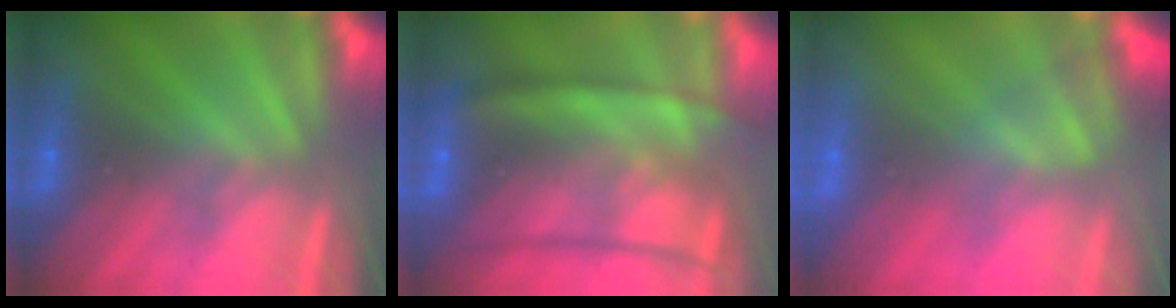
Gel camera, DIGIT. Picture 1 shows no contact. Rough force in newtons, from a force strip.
{"total": 7.1}
{"total": 3.6}